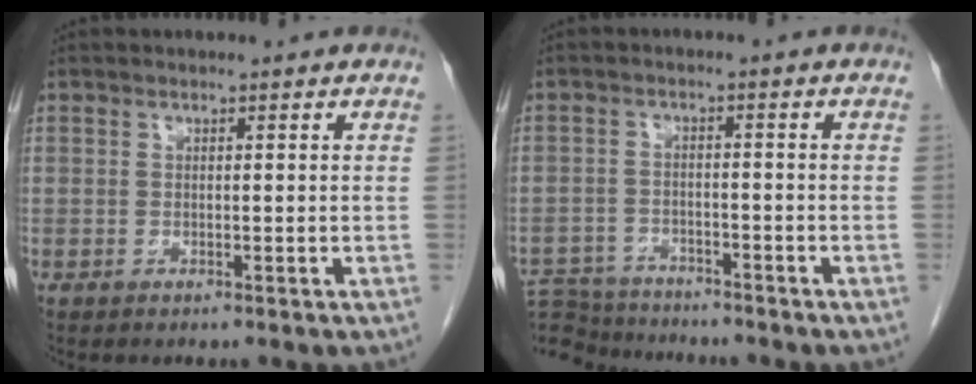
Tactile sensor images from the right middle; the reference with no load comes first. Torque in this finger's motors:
{"motor_torque": [-0.52, -0.87, 0.01, 0.03]}